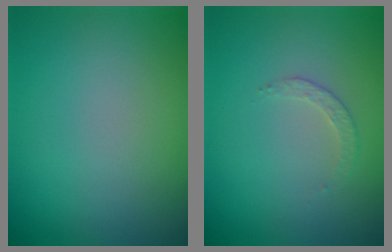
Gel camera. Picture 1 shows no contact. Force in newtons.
{"total": 1.2, "press": 1.2, "slide": 0.3}